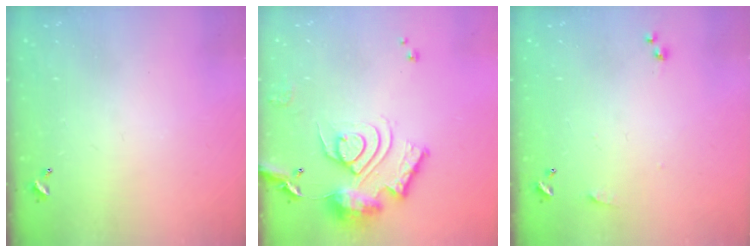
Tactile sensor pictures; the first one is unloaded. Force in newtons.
{"total": 15.8, "press": 15.8, "slide": 1.0}
{"total": 5.1, "press": 5.0, "slide": 0.7}